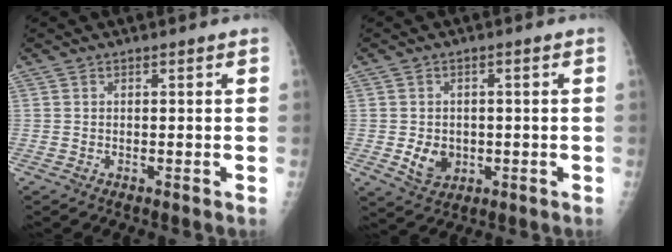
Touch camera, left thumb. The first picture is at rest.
{"total": 5.0, "force": [-0.9, 4.0, 3.0], "torque": [-0.034, -0.001, -0.005]}